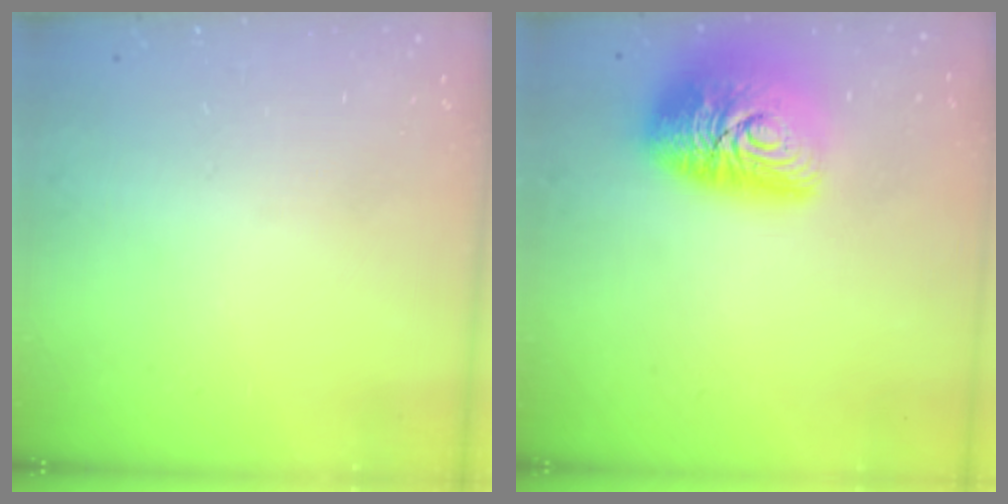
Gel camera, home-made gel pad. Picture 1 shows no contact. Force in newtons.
{"total": 17.7, "press": 17.7, "slide": 1.2}